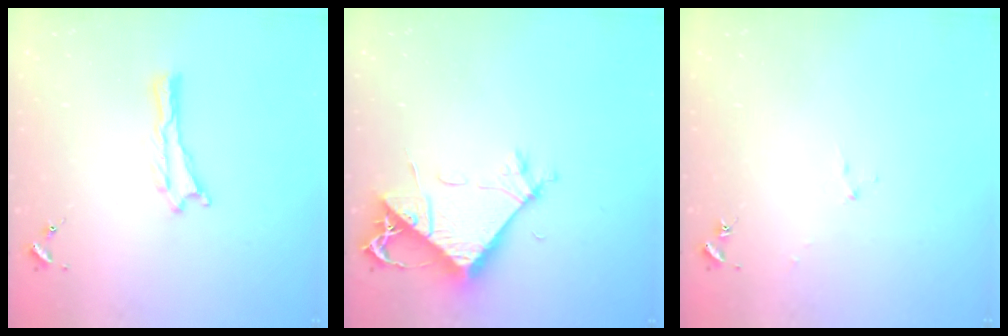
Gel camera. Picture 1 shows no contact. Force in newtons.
{"total": 7.2, "press": 7.1, "slide": 1.2}
{"total": 2.5, "press": 2.5, "slide": 0.3}